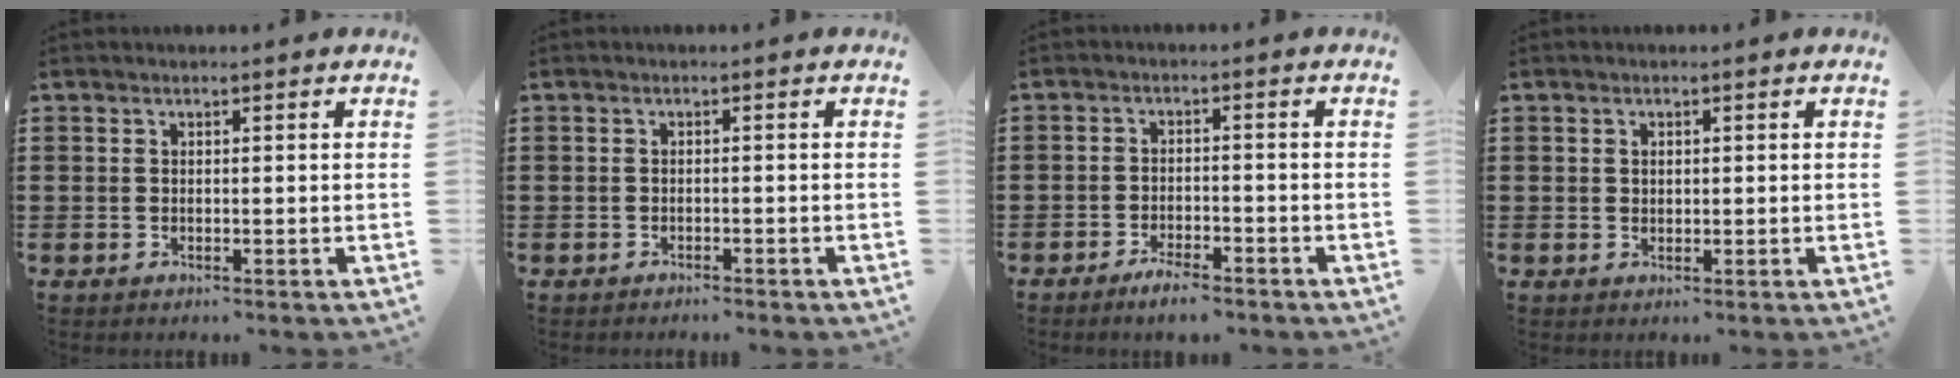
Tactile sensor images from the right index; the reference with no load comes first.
{"total": 1.0, "force": [-1.0, -0.3, 0.0], "torque": [-0.003, -0.002, -0.020]}
{"total": 3.1, "force": [-2.8, 0.2, 1.2], "torque": [-0.022, 0.004, -0.054]}
{"total": 0.7, "force": [0.2, 0.5, 0.4], "torque": [-0.011, 0.004, 0.005]}